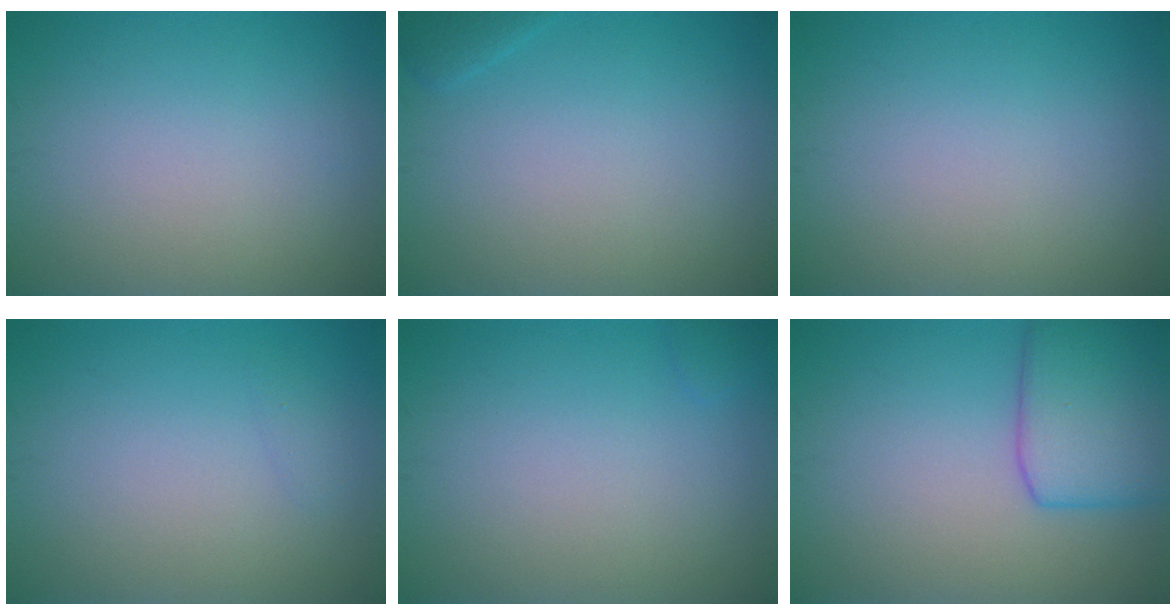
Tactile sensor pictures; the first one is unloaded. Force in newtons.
{"total": 0.9, "press": 0.9, "slide": 0.1}
{"total": 0.0}
{"total": 0.5, "press": 0.5, "slide": 0.0}
{"total": 0.9, "press": 0.9, "slide": 0.2}
{"total": 6.1, "press": 6.1, "slide": 0.4}